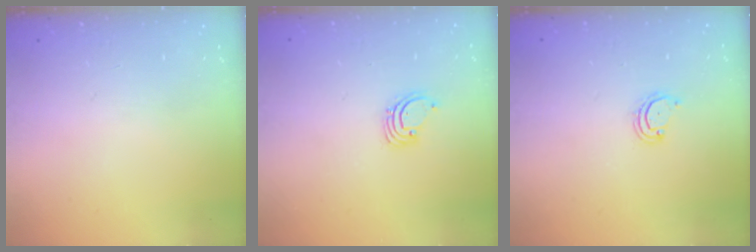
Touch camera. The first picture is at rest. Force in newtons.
{"total": 1.4, "press": 1.4, "slide": 0.1}
{"total": 2.8, "press": 2.8, "slide": 0.2}